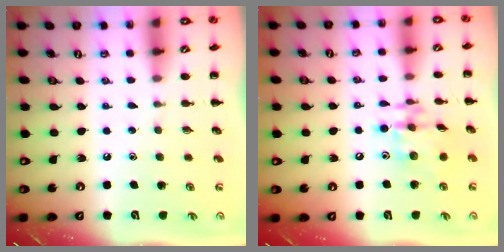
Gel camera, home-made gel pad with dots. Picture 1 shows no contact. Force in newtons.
{"total": 13.0, "press": 13.0, "slide": 1.6}